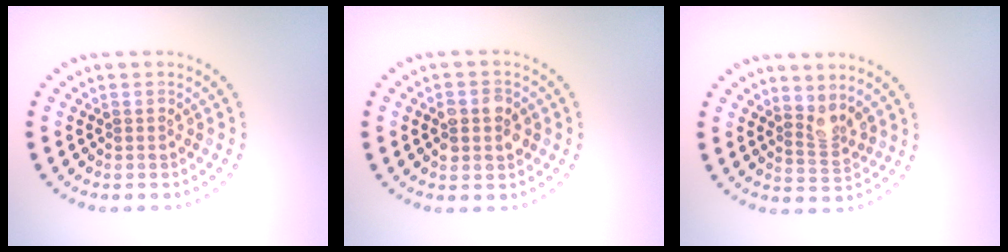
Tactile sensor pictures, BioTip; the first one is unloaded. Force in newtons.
{"total": 2.7, "press": 2.7, "slide": 0.3}
{"total": 2.1, "press": 1.6, "slide": 1.3}